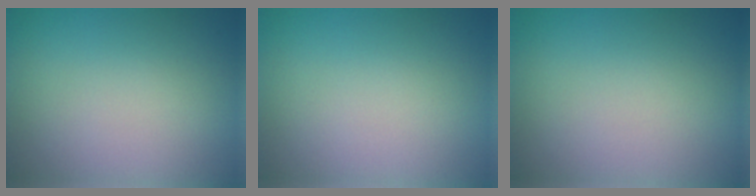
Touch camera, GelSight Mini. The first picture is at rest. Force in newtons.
{"total": 0.0}
{"total": 0.0}